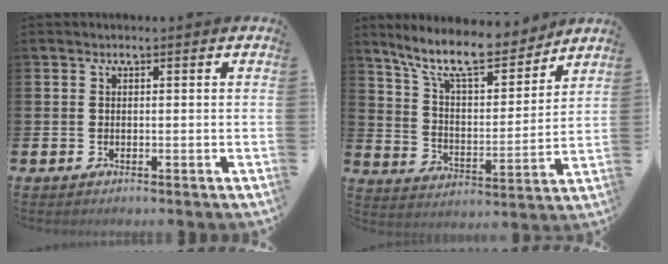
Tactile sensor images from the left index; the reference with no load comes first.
{"total": 11.4, "force": [9.7, 2.9, 5.2], "torque": [-0.128, -0.058, 0.168]}